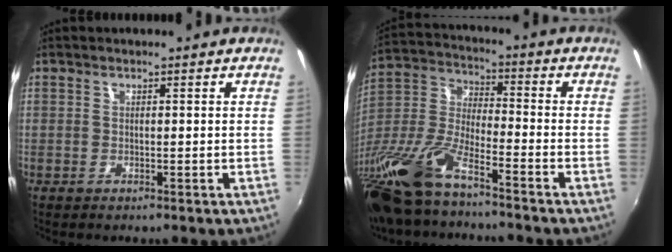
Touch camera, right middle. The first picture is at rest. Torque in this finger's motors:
{"motor_torque": [1.19, -0.95, 0.85, 0.21]}